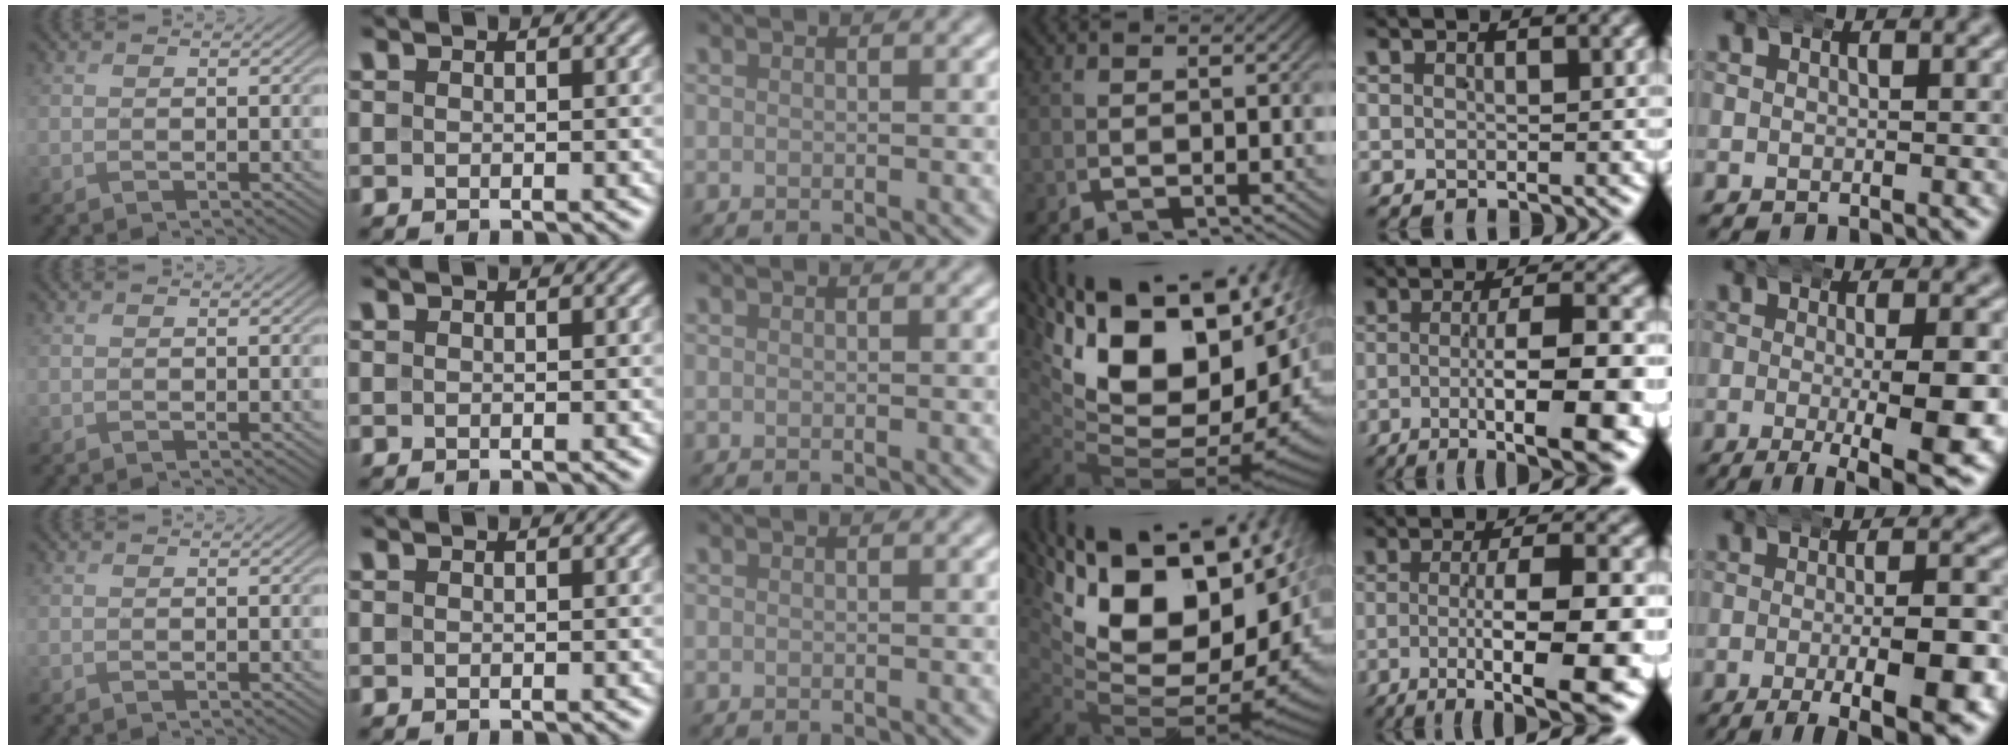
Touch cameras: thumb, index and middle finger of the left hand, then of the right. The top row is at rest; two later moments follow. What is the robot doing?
{"motion": "wrap", "object": "arm wrap"}